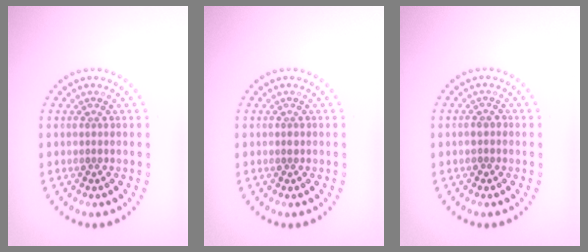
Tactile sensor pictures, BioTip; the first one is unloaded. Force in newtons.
{"total": 0.6, "press": 0.6, "slide": 0.0}
{"total": 1.1, "press": 1.1, "slide": 0.2}